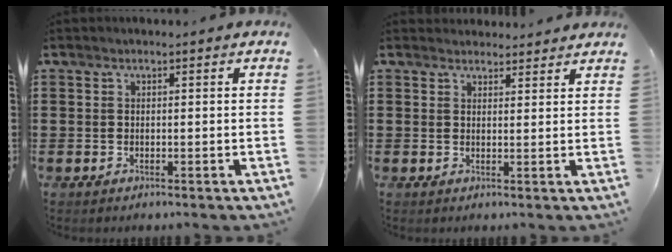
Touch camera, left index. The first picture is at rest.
{"total": 2.1, "force": [1.9, 0.6, -0.3], "torque": [-0.002, 0.000, 0.038]}